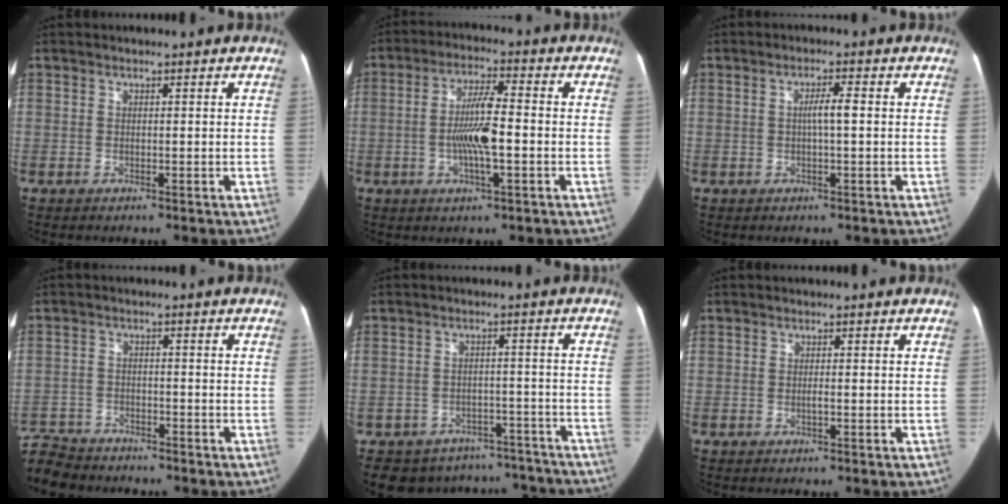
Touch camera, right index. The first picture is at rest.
{"total": 8.3, "force": [-1.4, 1.3, 8.0], "torque": [-0.156, 0.006, -0.028]}
{"total": 2.8, "force": [0.0, 0.2, 2.8], "torque": [-0.049, 0.005, 0.000]}
{"total": 8.6, "force": [-7.8, 3.5, 1.1], "torque": [-0.033, 0.003, -0.132]}
{"total": 14.8, "force": [-13.0, 6.9, 1.9], "torque": [-0.030, 0.035, -0.147]}
{"total": 0.6, "force": [-0.2, 0.1, 0.6], "torque": [-0.013, 0.001, -0.004]}